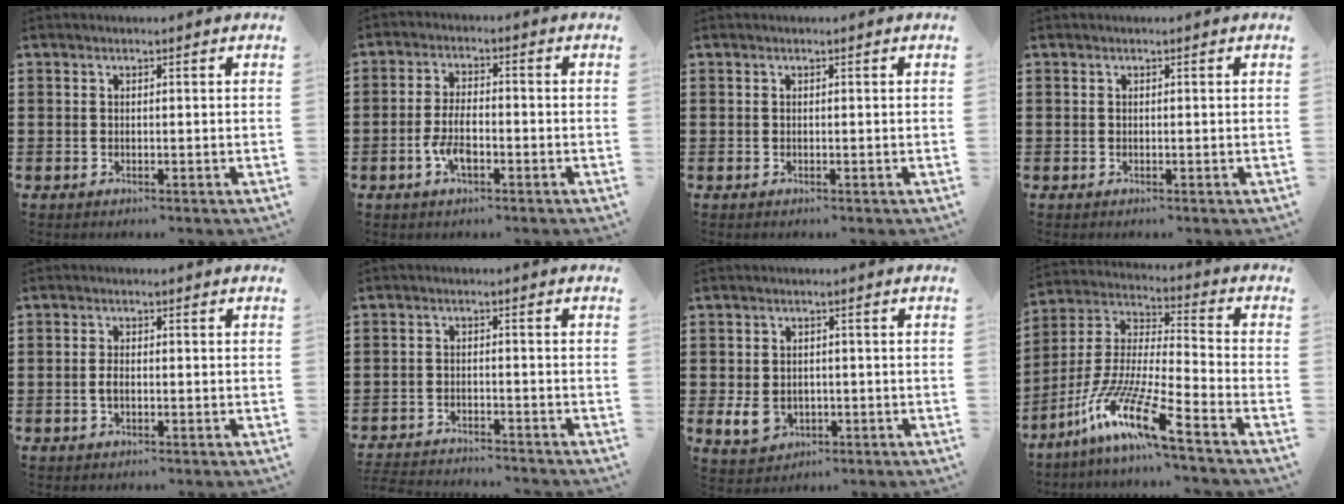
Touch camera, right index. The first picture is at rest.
{"total": 5.2, "force": [-1.9, 2.3, 4.2], "torque": [-0.099, -0.001, -0.042]}
{"total": 0.0}
{"total": 0.0}
{"total": 1.8, "force": [-0.4, 0.7, 1.5], "torque": [-0.038, -0.002, -0.010]}
{"total": 2.9, "force": [-2.9, -0.1, -0.1], "torque": [-0.004, -0.002, -0.062]}
{"total": 4.0, "force": [-1.1, 3.1, 2.2], "torque": [-0.059, -0.002, -0.023]}
{"total": 12.8, "force": [-9.4, 0.0, 8.6], "torque": [-0.193, -0.012, -0.190]}